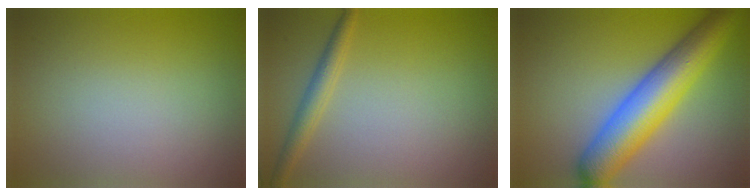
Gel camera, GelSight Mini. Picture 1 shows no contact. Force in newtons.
{"total": 2.0, "press": 2.0, "slide": 0.0}
{"total": 9.0, "press": 9.0, "slide": 0.1}